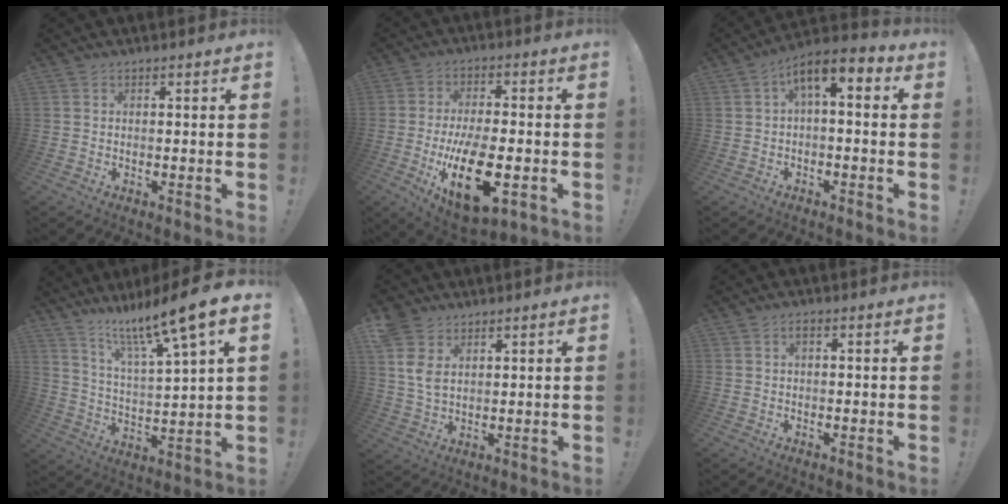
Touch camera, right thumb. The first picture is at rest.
{"total": 18.5, "force": [-5.0, 8.6, 15.6], "torque": [-0.261, 0.009, -0.071]}
{"total": 6.2, "force": [1.8, 2.3, 5.5], "torque": [-0.090, -0.013, 0.032]}
{"total": 13.8, "force": [9.8, 0.5, 9.6], "torque": [-0.163, -0.075, 0.148]}
{"total": 7.7, "force": [3.8, 5.2, 4.2], "torque": [-0.082, -0.012, 0.076]}
{"total": 0.9, "force": [0.0, 0.3, 0.8], "torque": [-0.010, 0.001, -0.004]}